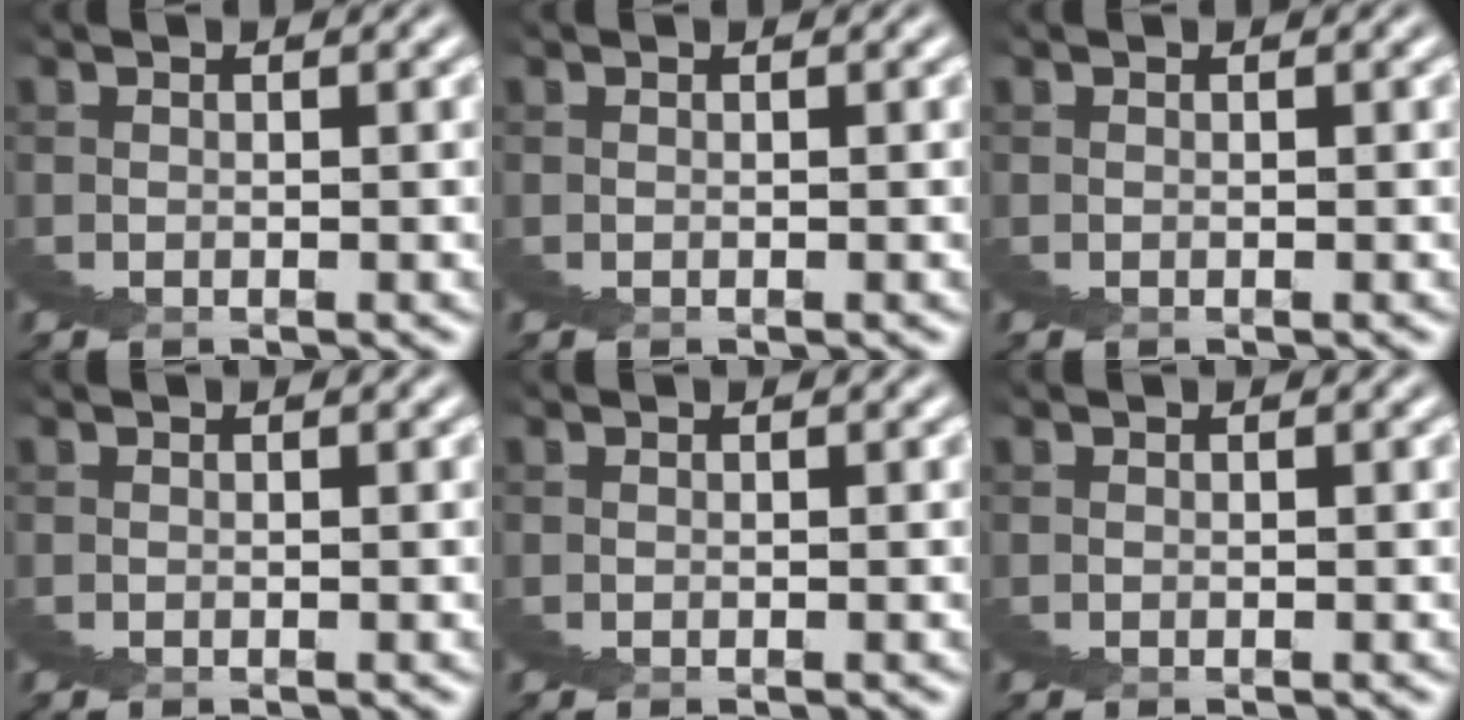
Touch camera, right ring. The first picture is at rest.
{"total": 0.0}
{"total": 0.0}
{"total": 0.0}
{"total": 0.0}
{"total": 0.0}